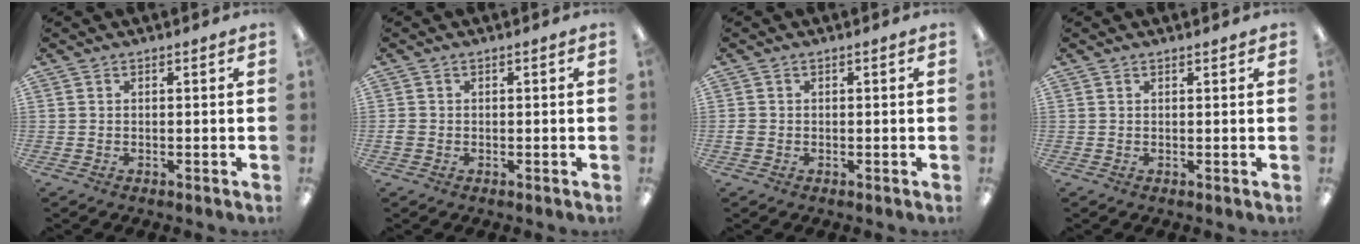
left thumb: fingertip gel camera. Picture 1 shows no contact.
{"total": 1.5, "force": [-0.4, 1.2, 0.8], "torque": [-0.013, 0.003, -0.007]}
{"total": 1.2, "force": [-0.3, 1.0, 0.6], "torque": [-0.010, 0.004, -0.007]}
{"total": 0.6, "force": [0.6, 0.1, 0.3], "torque": [0.001, -0.002, 0.008]}